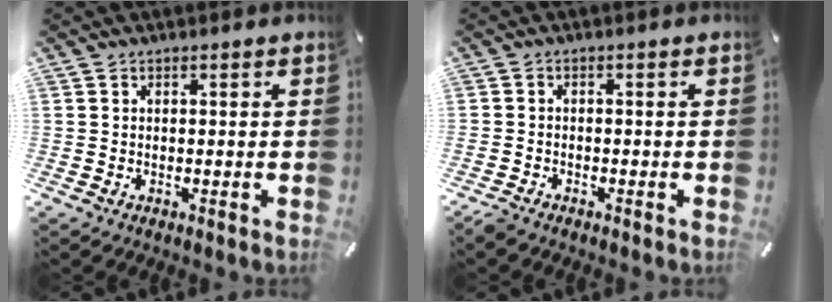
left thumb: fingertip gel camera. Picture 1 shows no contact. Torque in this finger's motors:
{"motor_torque": [-0.55, 0.81, 0.25, 0.15, 0.12]}